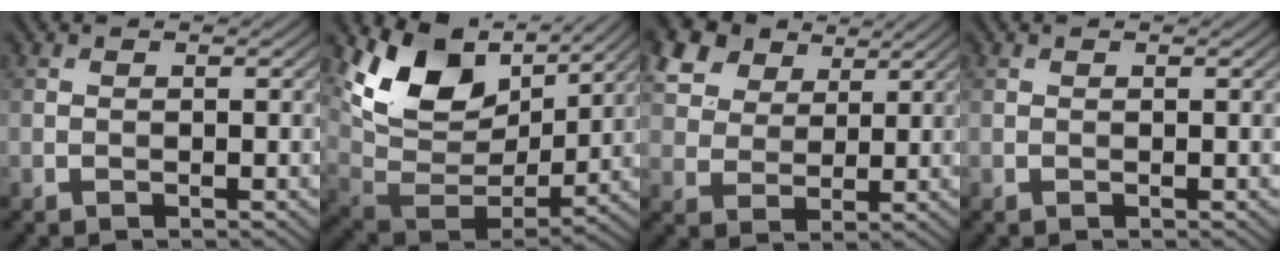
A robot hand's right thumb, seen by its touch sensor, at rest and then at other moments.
{"total": 12.6, "force": [6.9, 7.4, 7.5], "torque": [-0.165, 0.002, 0.132]}
{"total": 11.5, "force": [6.8, 7.5, 5.5], "torque": [-0.182, 0.018, 0.140]}
{"total": 0.0}